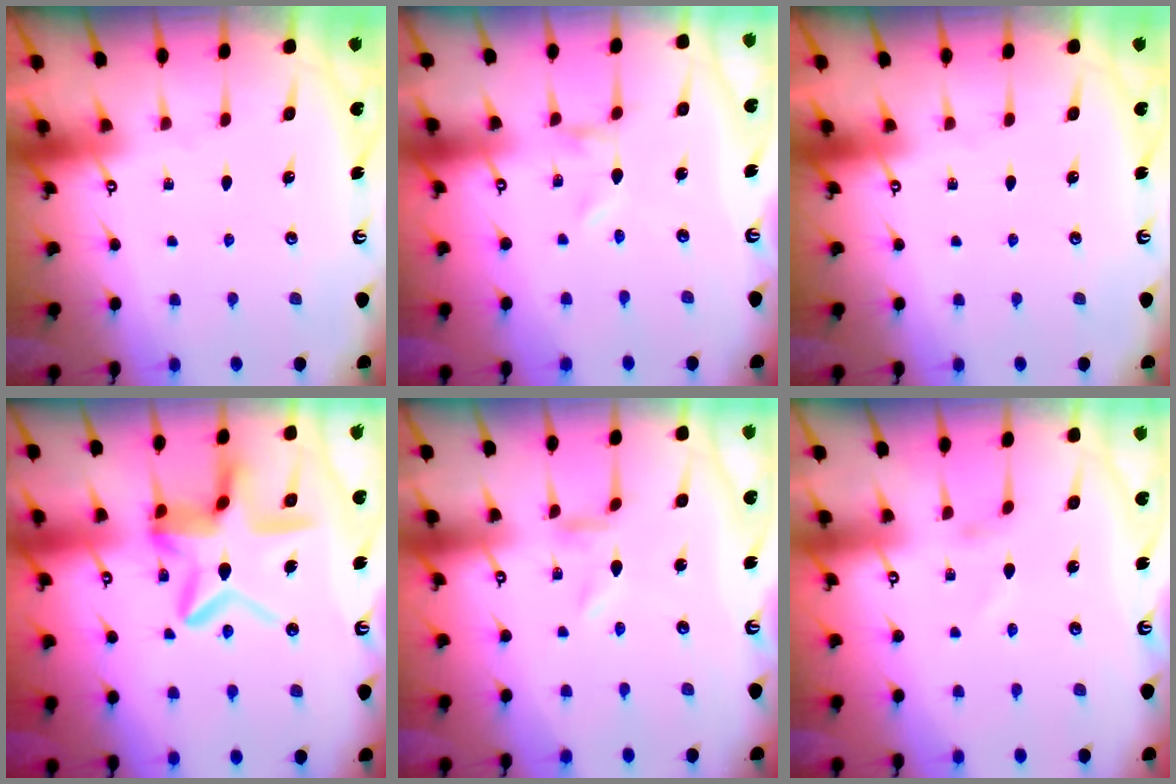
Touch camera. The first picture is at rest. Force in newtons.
{"total": 0.0}
{"total": 0.0}
{"total": 14.5, "press": 14.5, "slide": 1.4}
{"total": 0.6, "press": 0.6, "slide": 0.1}
{"total": 0.9, "press": 0.8, "slide": 0.2}